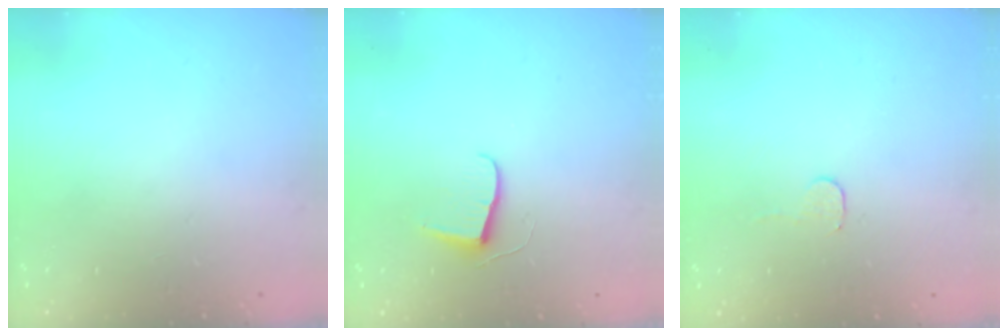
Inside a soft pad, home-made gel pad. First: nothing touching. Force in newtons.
{"total": 6.8, "press": 6.8, "slide": 0.5}
{"total": 2.8, "press": 2.8, "slide": 0.2}